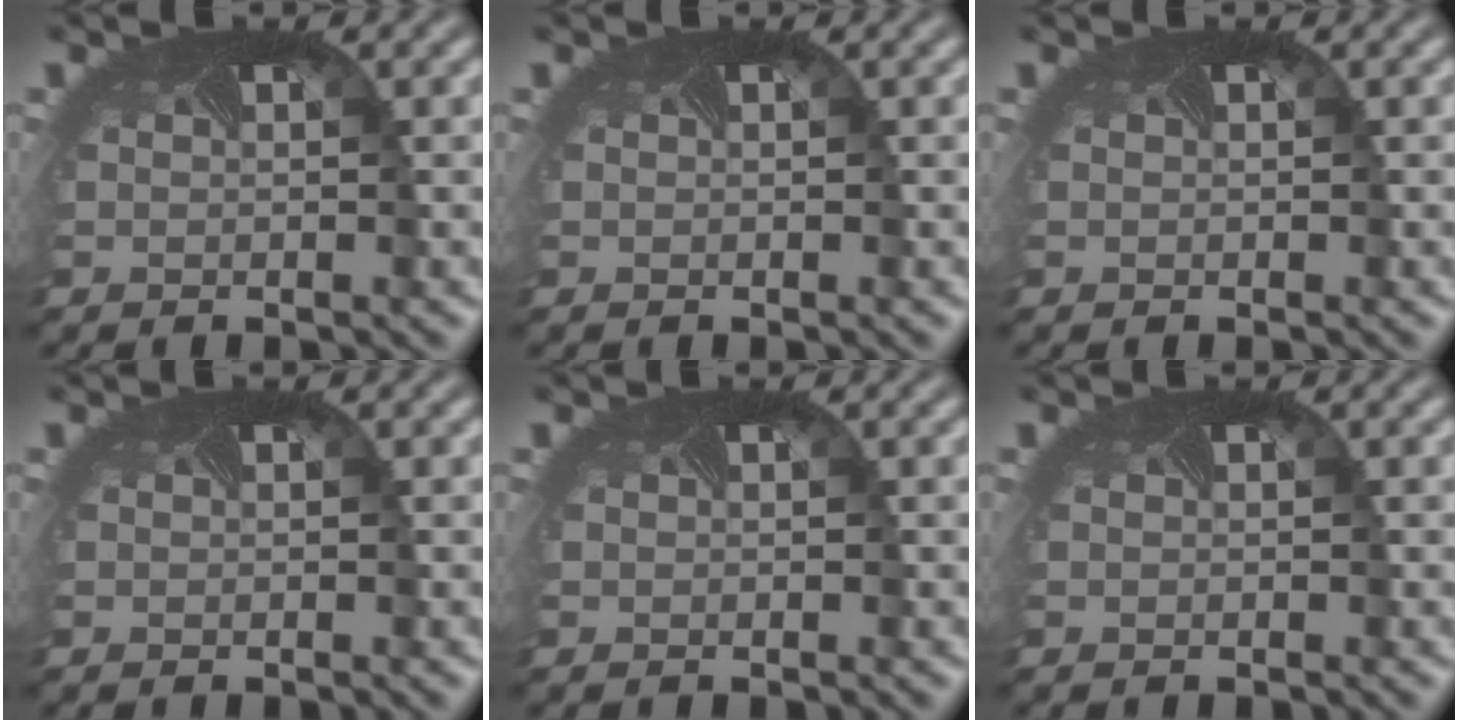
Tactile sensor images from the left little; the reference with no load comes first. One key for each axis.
{"total": 0.0}
{"total": 0.0}
{"total": 0.0}
{"total": 0.0}
{"total": 0.0}